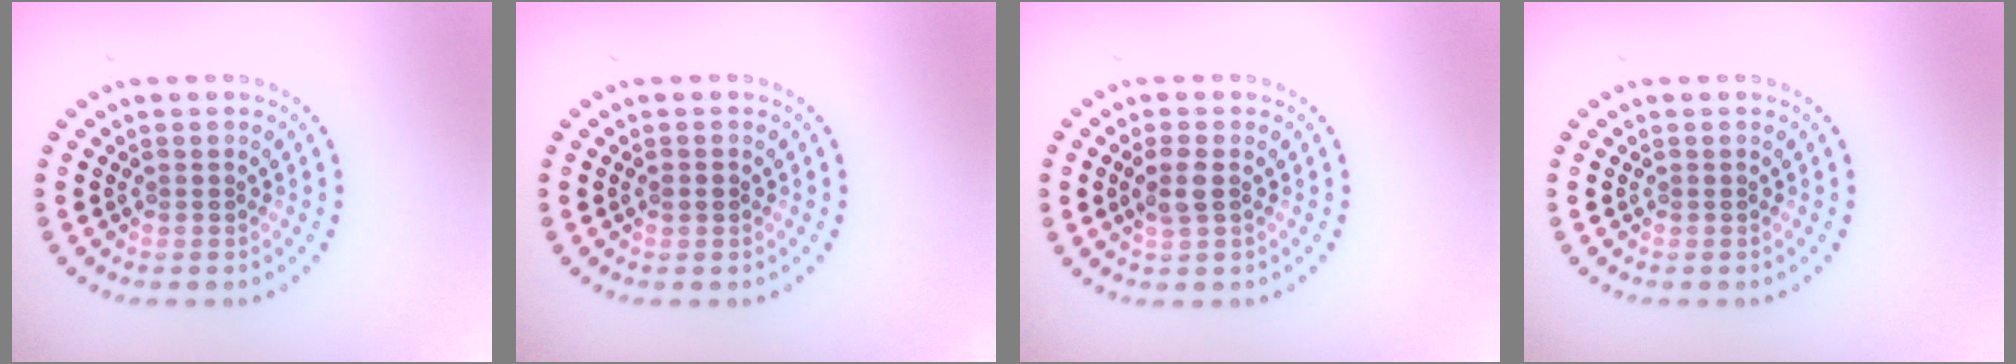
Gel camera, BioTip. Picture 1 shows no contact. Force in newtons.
{"total": 1.0, "press": 1.0, "slide": 0.1}
{"total": 1.9, "press": 1.8, "slide": 0.4}
{"total": 0.0}